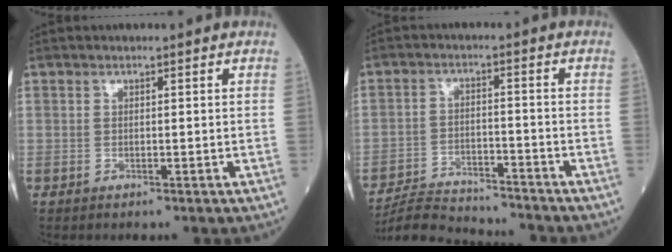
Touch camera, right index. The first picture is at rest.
{"total": 10.7, "force": [-10.5, 0.5, 1.7], "torque": [-0.029, 0.006, -0.178]}